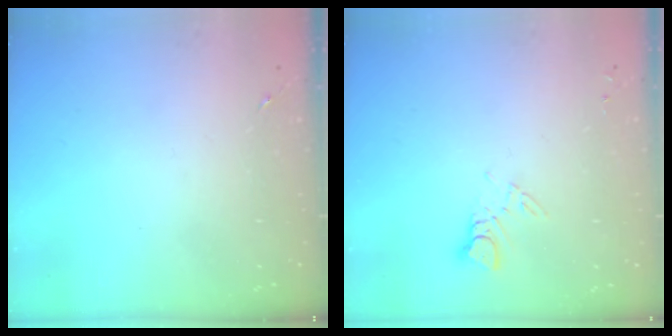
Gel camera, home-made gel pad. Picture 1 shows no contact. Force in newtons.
{"total": 4.5, "press": 4.5, "slide": 0.5}